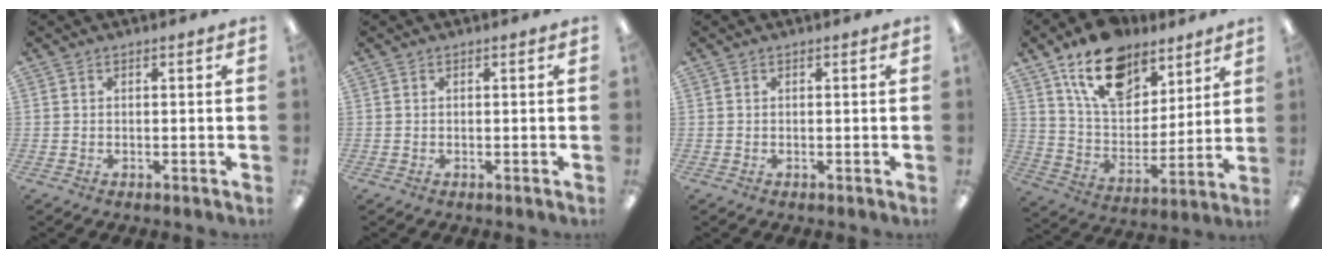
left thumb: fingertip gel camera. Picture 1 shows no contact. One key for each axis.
{"total": 0.0}
{"total": 0.0}
{"total": 17.8, "fx": 11.9, "fy": 10.1, "fz": 8.6, "tx": -0.144, "ty": -0.058, "tz": 0.216}